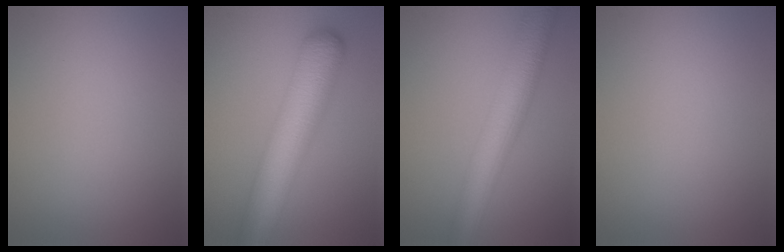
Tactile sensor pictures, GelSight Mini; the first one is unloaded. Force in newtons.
{"total": 8.9, "press": 8.9, "slide": 0.2}
{"total": 7.3, "press": 7.3, "slide": 0.0}
{"total": 0.0}